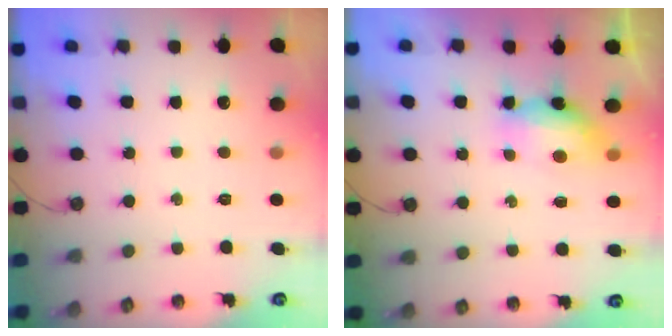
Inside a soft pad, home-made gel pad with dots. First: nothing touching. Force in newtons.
{"total": 11.0, "press": 8.8, "slide": 6.6}